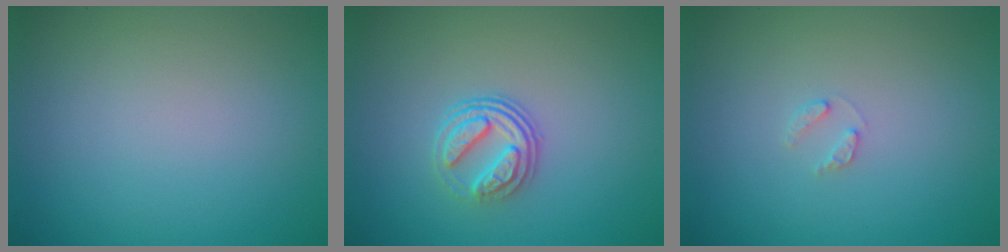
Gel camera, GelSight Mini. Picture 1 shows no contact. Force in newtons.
{"total": 3.1, "press": 2.6, "slide": 1.8}
{"total": 0.9, "press": 0.9, "slide": 0.2}